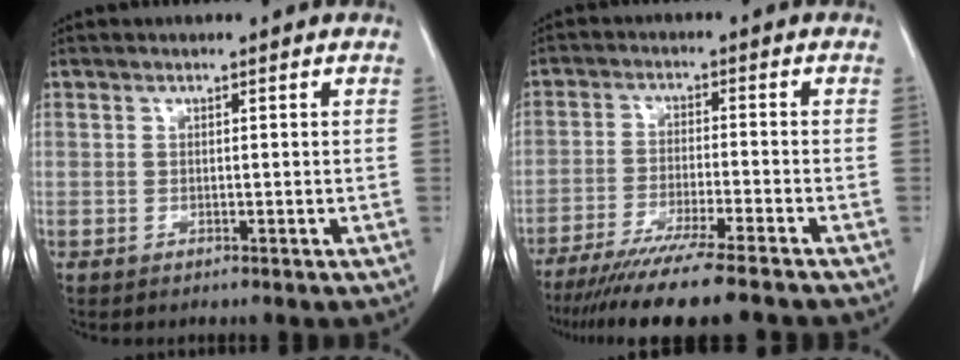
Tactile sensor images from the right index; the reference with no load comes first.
{"total": 14.8, "force": [-12.5, -0.5, 8.0], "torque": [-0.118, -0.046, -0.197]}